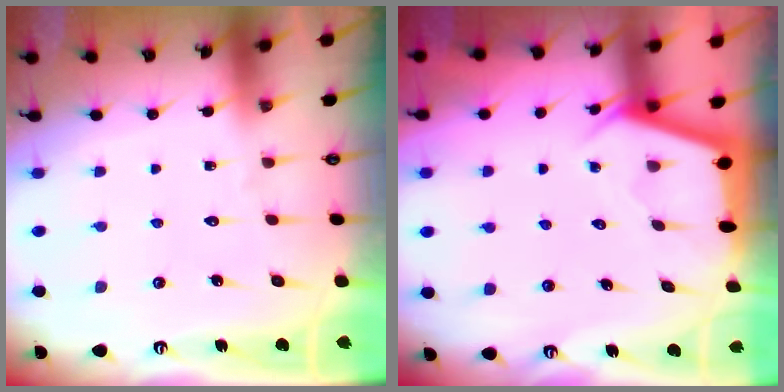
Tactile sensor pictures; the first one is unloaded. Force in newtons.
{"total": 2.8, "press": 2.8, "slide": 0.4}